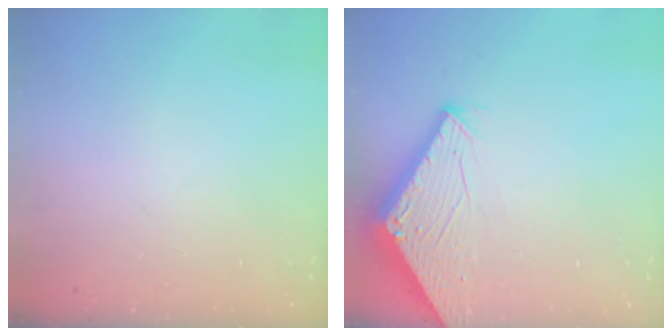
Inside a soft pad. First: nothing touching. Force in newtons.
{"total": 2.8, "press": 2.8, "slide": 0.2}